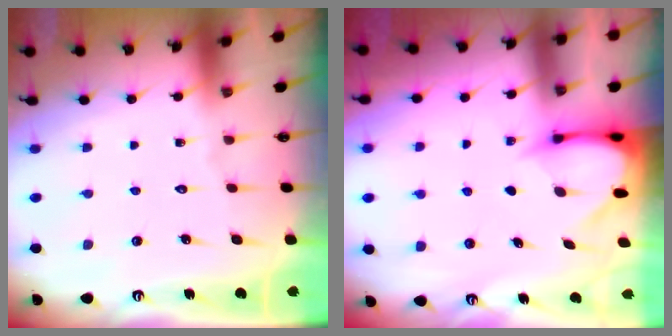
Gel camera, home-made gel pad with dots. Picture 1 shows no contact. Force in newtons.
{"total": 3.5, "press": 3.4, "slide": 0.3}